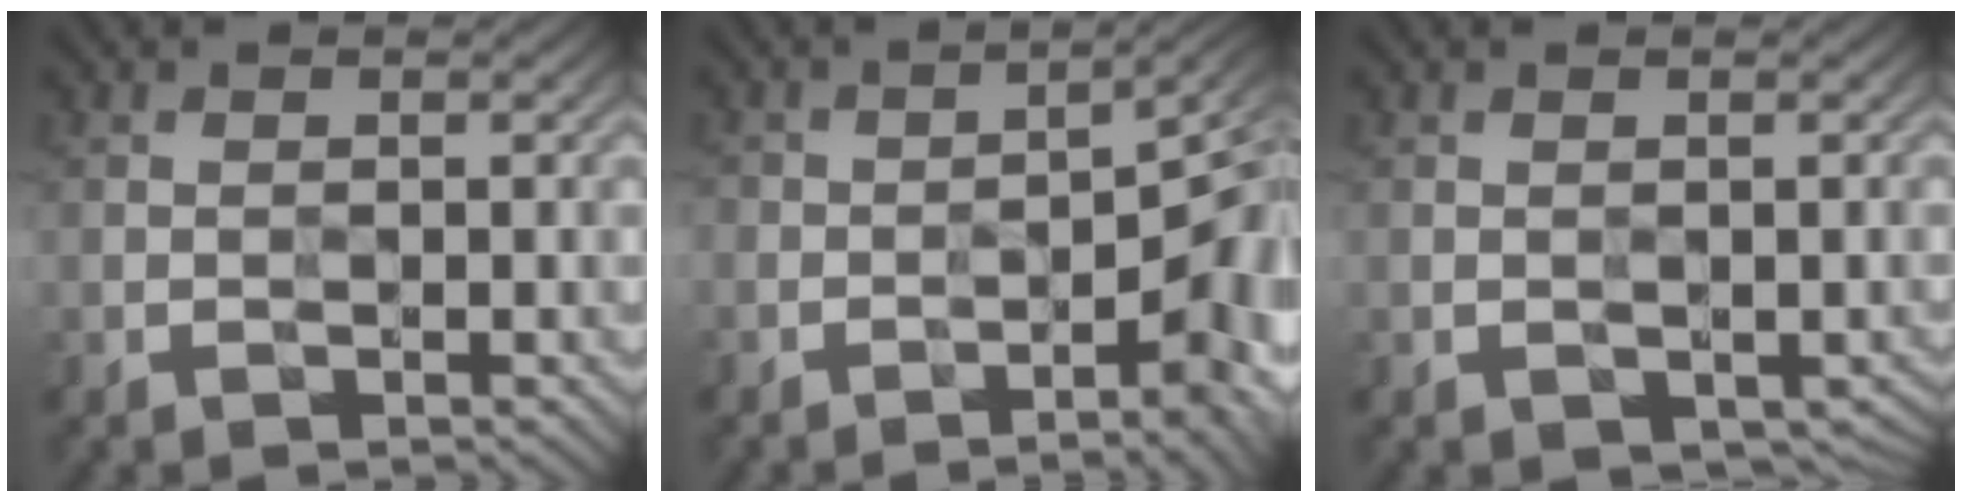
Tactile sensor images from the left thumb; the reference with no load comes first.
{"total": 6.4, "force": [-3.1, 2.2, 5.1], "torque": [-0.060, 0.001, -0.043]}
{"total": 2.0, "force": [-0.5, 1.3, 1.4], "torque": [-0.024, -0.013, -0.002]}